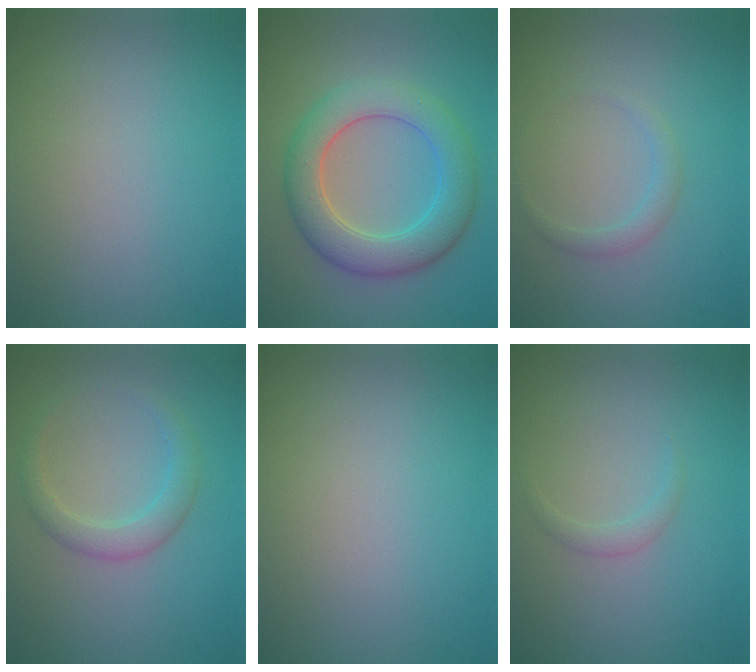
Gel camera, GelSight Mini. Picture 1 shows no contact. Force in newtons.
{"total": 6.4, "press": 6.4, "slide": 0.4}
{"total": 1.3, "press": 1.3, "slide": 0.1}
{"total": 2.5, "press": 2.5, "slide": 0.1}
{"total": 0.0}
{"total": 1.0, "press": 1.0, "slide": 0.2}